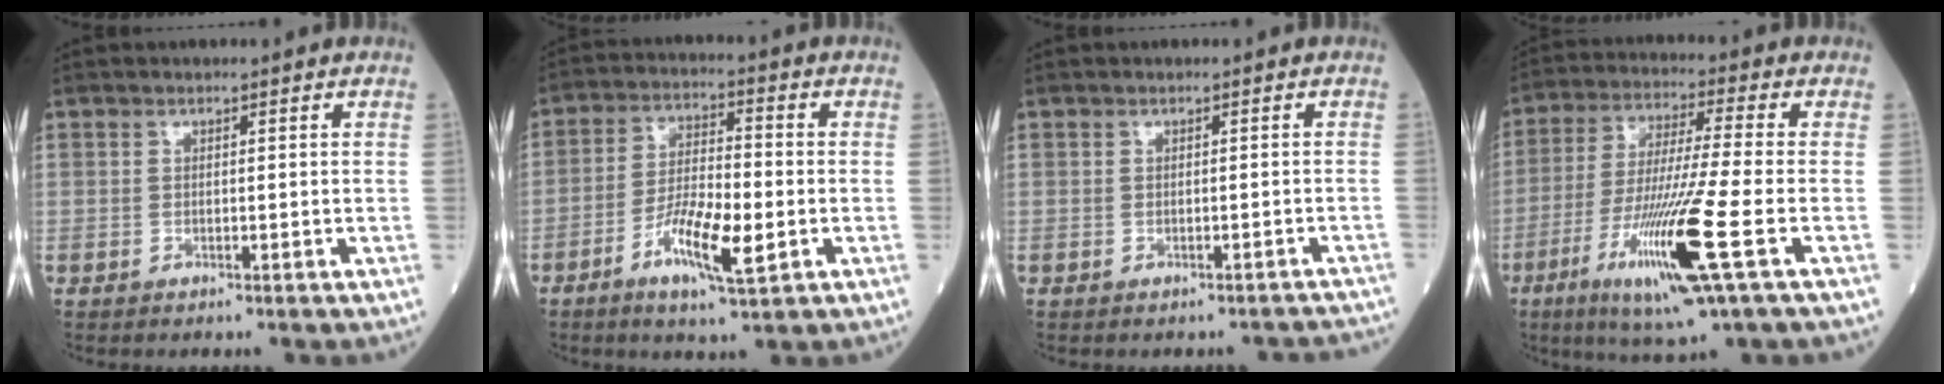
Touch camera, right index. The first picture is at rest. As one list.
[{"total": 9.6, "force": [-3.4, 2.0, 8.7], "torque": [-0.166, -0.006, -0.061]}, {"total": 3.9, "force": [-3.7, 1.3, 0.6], "torque": [-0.002, 0.003, -0.033]}, {"total": 15.5, "force": [-5.9, -0.3, 14.4], "torque": [-0.288, -0.031, -0.109]}]